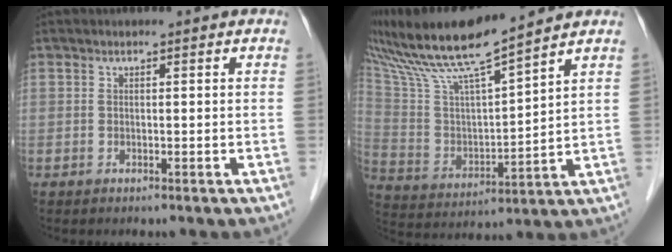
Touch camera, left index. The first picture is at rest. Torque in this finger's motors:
{"motor_torque": [1.08, -1.06, 0.31, 0.21]}